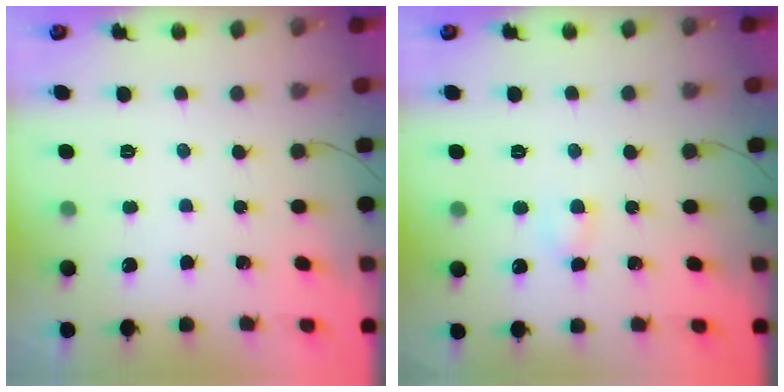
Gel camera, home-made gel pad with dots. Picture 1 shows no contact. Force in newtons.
{"total": 2.9, "press": 2.8, "slide": 0.8}